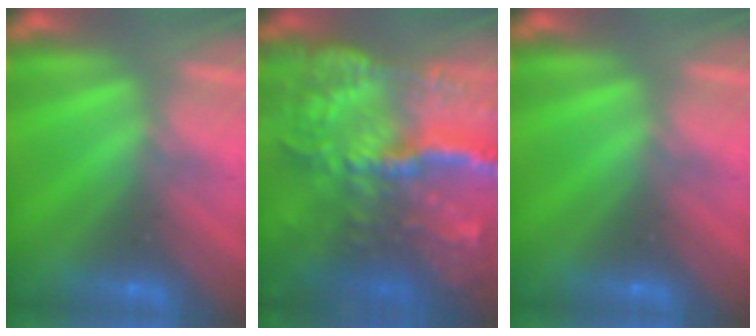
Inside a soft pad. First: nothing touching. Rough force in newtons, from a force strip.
{"total": 7.6}
{"total": 0.0}